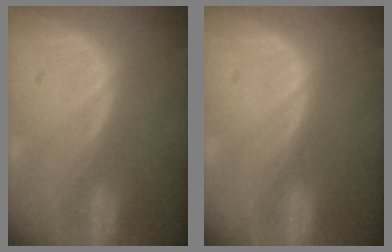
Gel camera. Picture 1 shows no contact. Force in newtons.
{"total": 0.0}